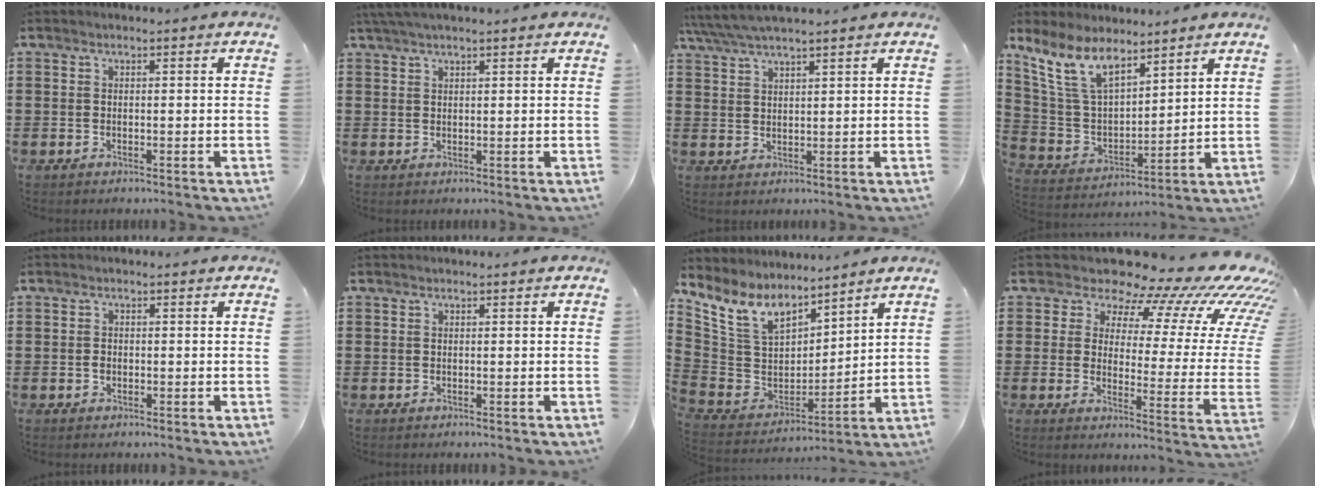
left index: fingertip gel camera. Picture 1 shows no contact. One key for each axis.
{"total": 2.0, "fx": 1.7, "fy": -0.1, "fz": 1.1, "tx": -0.023, "ty": 0.001, "tz": 0.032}
{"total": 3.8, "fx": 3.4, "fy": 0.0, "fz": 1.7, "tx": -0.042, "ty": -0.007, "tz": 0.061}
{"total": 11.0, "fx": 7.9, "fy": 4.6, "fz": 6.1, "tx": -0.152, "ty": -0.017, "tz": 0.149}
{"total": 0.8, "fx": -0.1, "fy": 0.7, "fz": 0.5, "tx": -0.013, "ty": 0.001, "tz": -0.002}
{"total": 0.0}
{"total": 9.5, "fx": 7.1, "fy": 4.7, "fz": 4.2, "tx": -0.129, "ty": -0.041, "tz": 0.128}
{"total": 13.1, "fx": 10.6, "fy": 4.2, "fz": 6.5, "tx": -0.115, "ty": -0.087, "tz": 0.172}